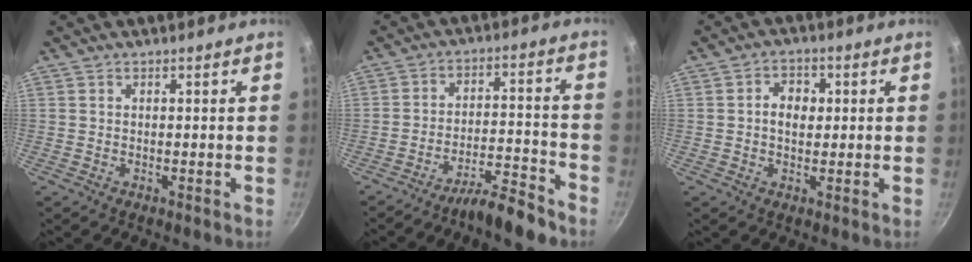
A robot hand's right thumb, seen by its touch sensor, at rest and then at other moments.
{"total": 8.2, "force": [-6.9, 1.0, 4.4], "torque": [-0.072, 0.066, -0.116]}
{"total": 4.9, "force": [0.5, 3.7, 3.3], "torque": [-0.031, 0.007, 0.002]}